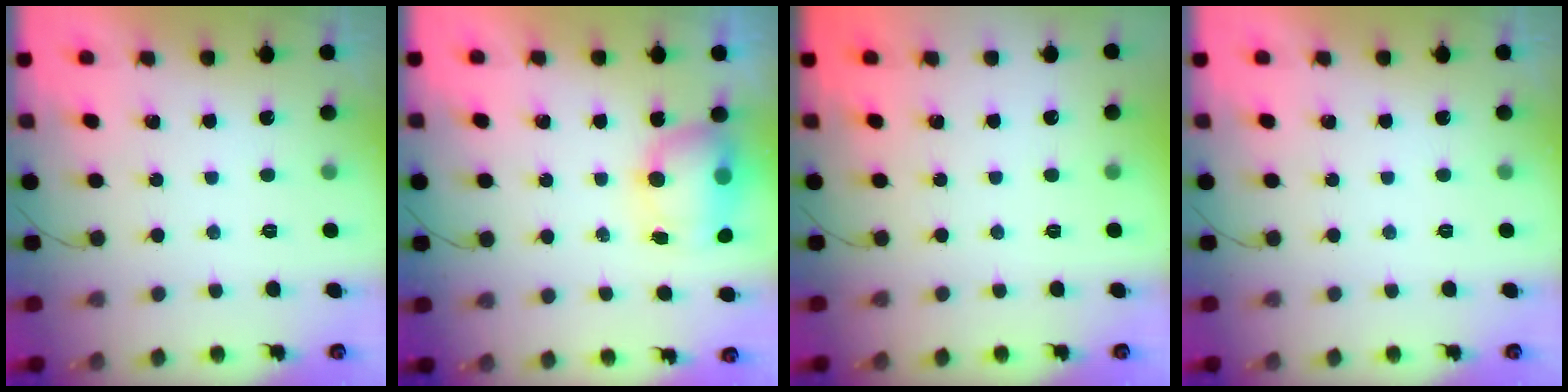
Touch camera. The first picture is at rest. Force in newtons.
{"total": 11.2, "press": 9.0, "slide": 6.7}
{"total": 0.0}
{"total": 0.0}